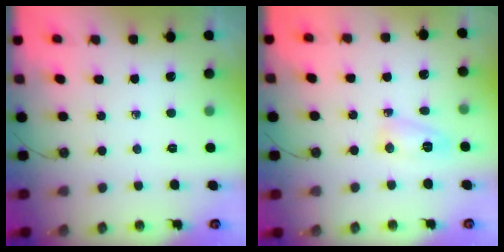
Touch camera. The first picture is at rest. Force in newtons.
{"total": 4.7, "press": 4.6, "slide": 0.9}